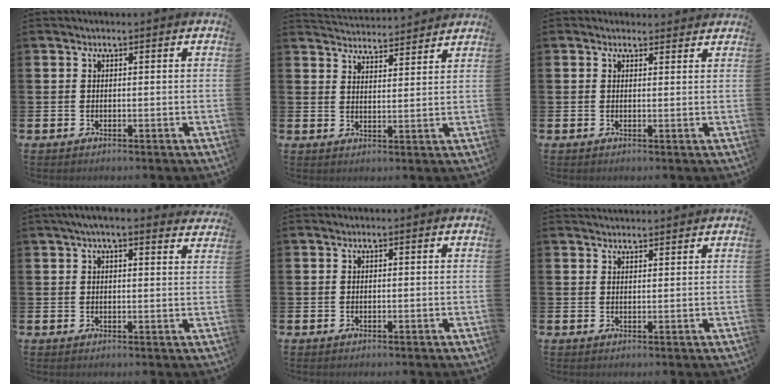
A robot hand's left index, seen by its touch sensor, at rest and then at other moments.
{"total": 4.2, "force": [4.2, 0.1, -0.4], "torque": [0.003, -0.033, 0.074]}
{"total": 1.2, "force": [1.1, 0.5, 0.0], "torque": [0.012, 0.000, 0.017]}
{"total": 3.7, "force": [3.3, 0.6, 1.7], "torque": [-0.032, -0.008, 0.058]}
{"total": 0.0}
{"total": 2.1, "force": [2.1, 0.3, 0.0], "torque": [0.011, -0.012, 0.036]}